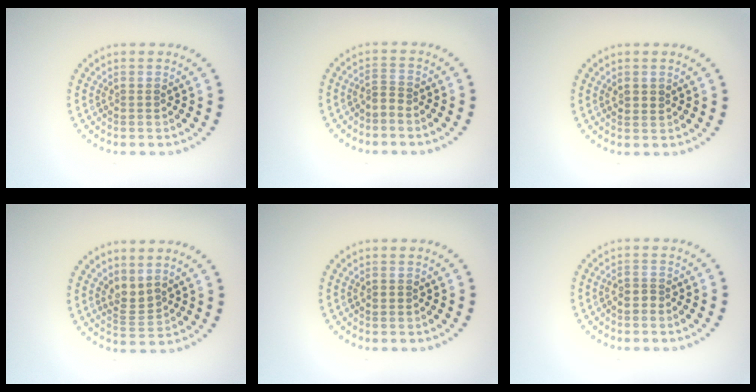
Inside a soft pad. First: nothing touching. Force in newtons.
{"total": 1.1, "press": 0.5, "slide": 1.0}
{"total": 1.1, "press": 1.0, "slide": 0.5}
{"total": 1.9, "press": 1.4, "slide": 1.3}
{"total": 0.9, "press": 0.9, "slide": 0.0}
{"total": 1.5, "press": 1.1, "slide": 0.9}